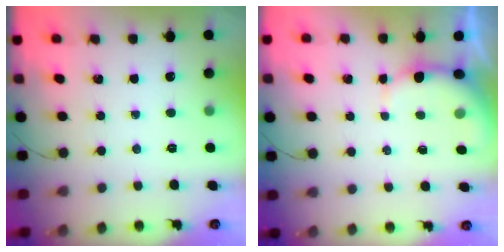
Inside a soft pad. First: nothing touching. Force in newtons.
{"total": 3.4, "press": 3.2, "slide": 0.9}